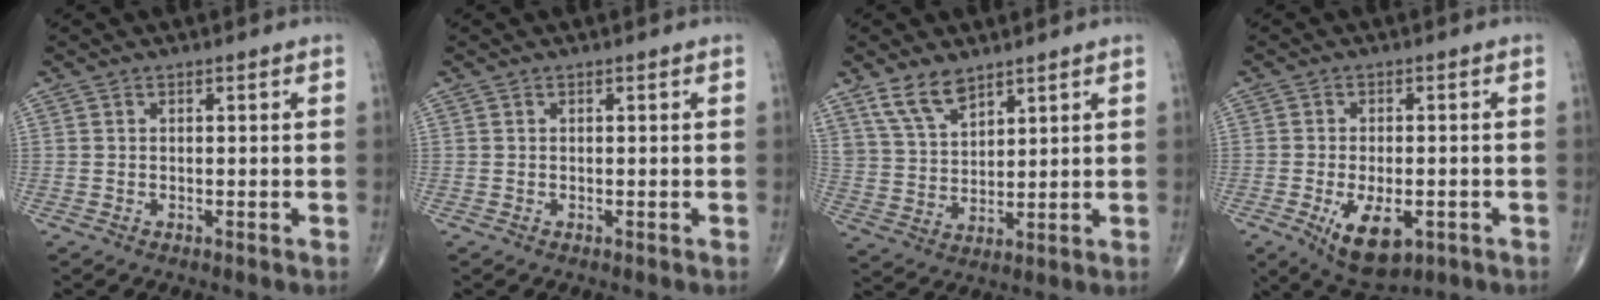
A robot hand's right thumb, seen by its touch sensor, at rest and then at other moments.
{"total": 0.0}
{"total": 7.7, "force": [5.6, 3.6, 3.9], "torque": [-0.062, -0.025, 0.117]}
{"total": 9.6, "force": [-3.5, 4.8, 7.6], "torque": [-0.116, -0.003, -0.044]}